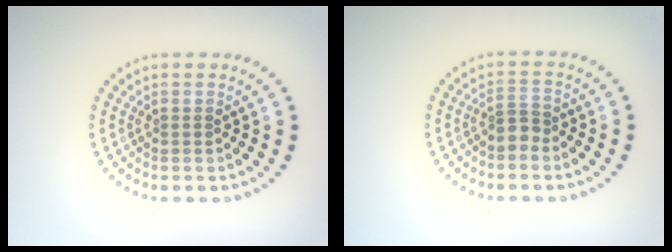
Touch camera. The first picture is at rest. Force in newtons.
{"total": 1.8, "press": 1.5, "slide": 1.1}